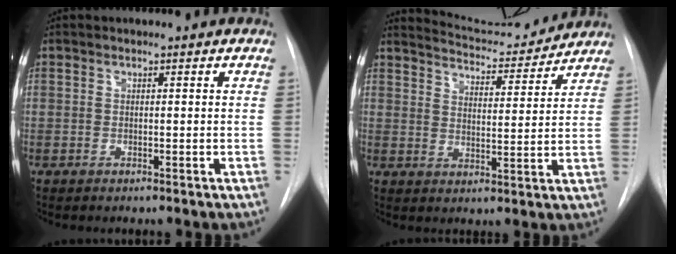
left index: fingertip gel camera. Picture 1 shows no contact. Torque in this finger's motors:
{"motor_torque": [0.17, -1.96, 0.02, -0.04]}